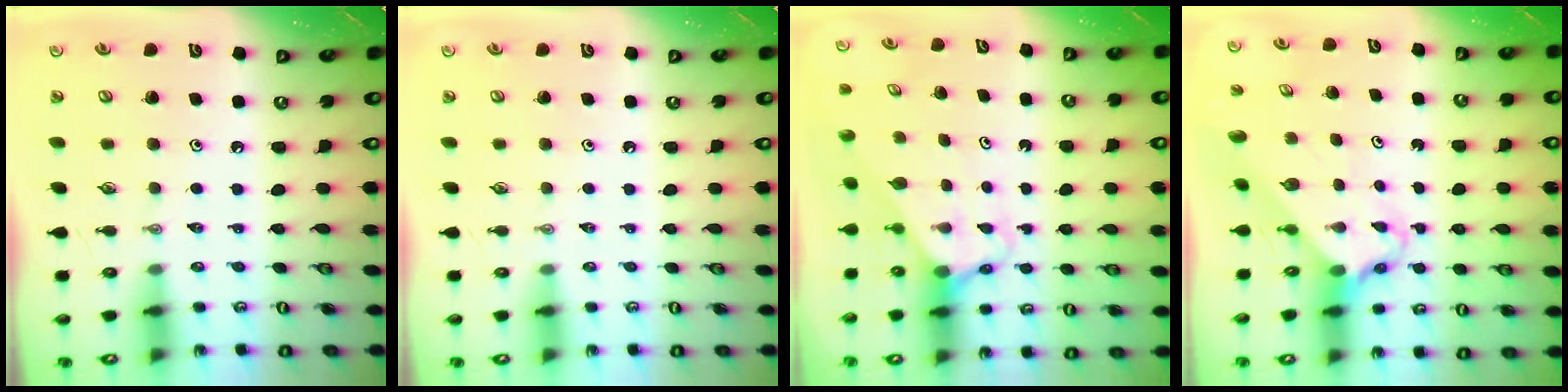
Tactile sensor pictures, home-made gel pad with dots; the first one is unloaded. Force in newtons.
{"total": 0.0}
{"total": 2.8, "press": 2.8, "slide": 0.2}
{"total": 2.4, "press": 2.4, "slide": 0.2}